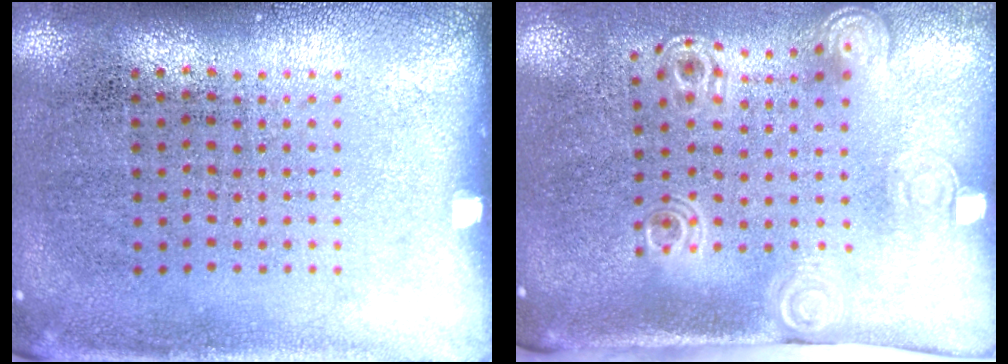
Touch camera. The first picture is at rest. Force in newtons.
{"total": 2.1, "press": 1.5, "slide": 1.5}